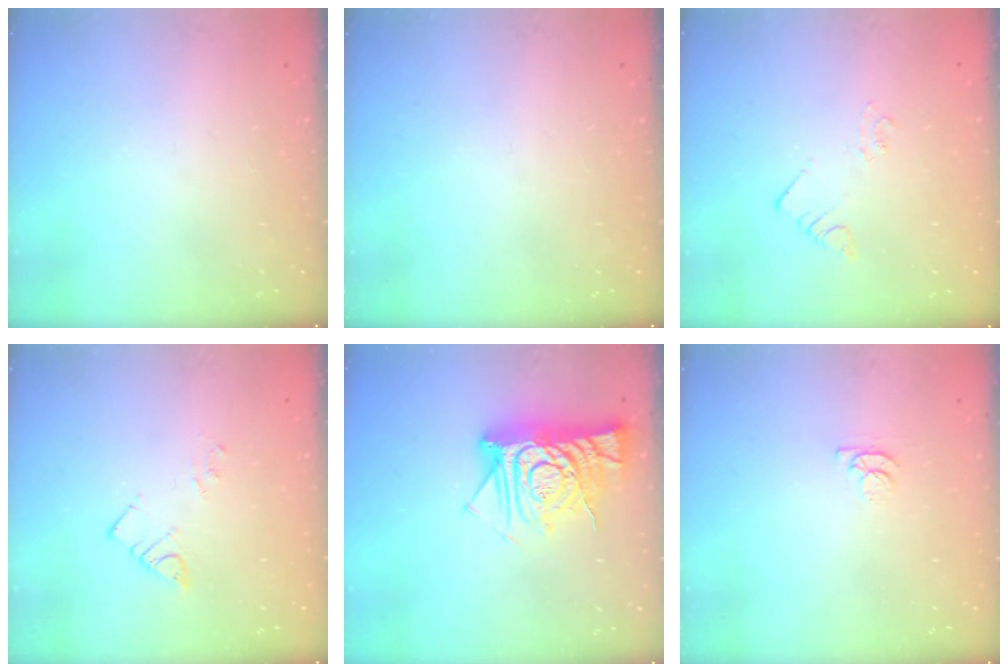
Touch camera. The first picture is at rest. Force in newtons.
{"total": 0.0}
{"total": 2.2, "press": 2.2, "slide": 0.1}
{"total": 4.0, "press": 3.9, "slide": 0.5}
{"total": 12.6, "press": 12.6, "slide": 1.1}
{"total": 4.3, "press": 4.2, "slide": 0.5}